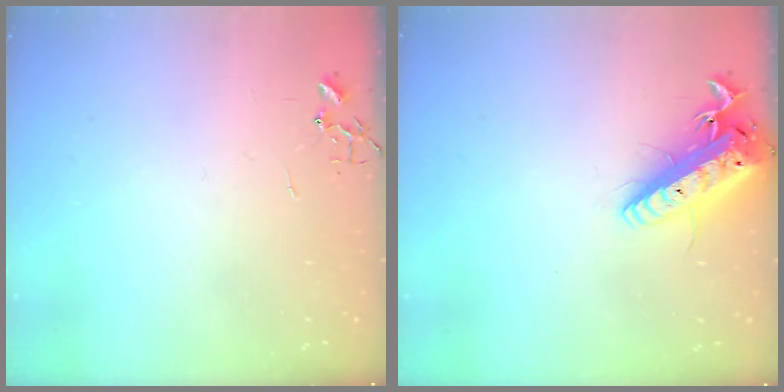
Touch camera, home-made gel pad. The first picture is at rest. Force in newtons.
{"total": 16.9, "press": 16.6, "slide": 3.2}